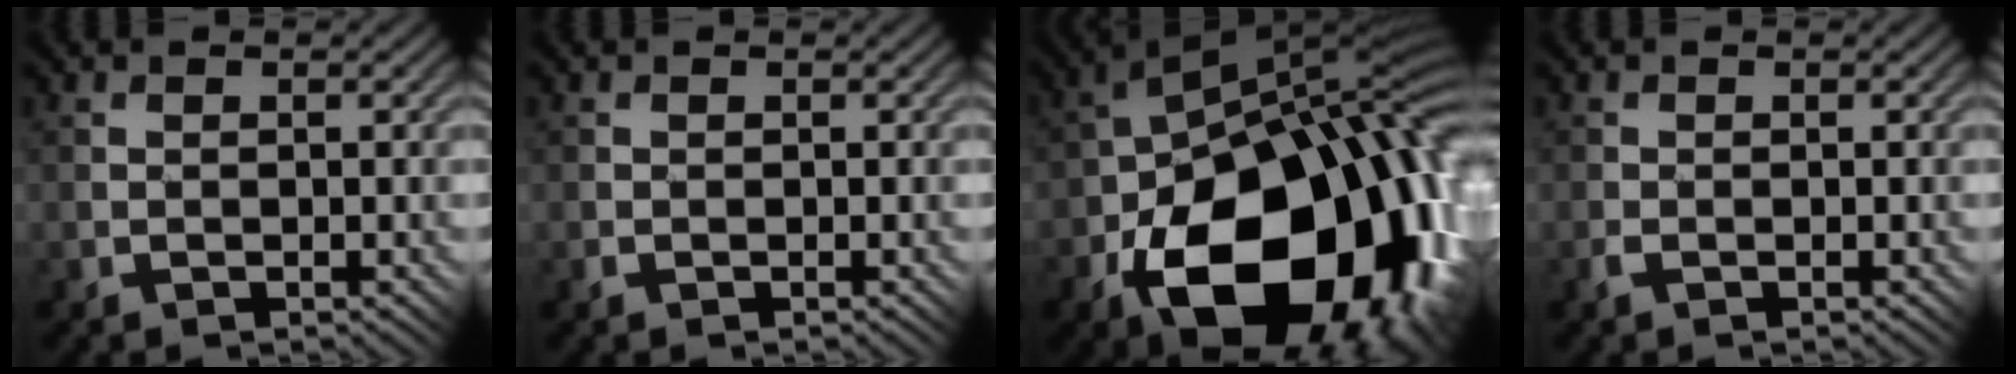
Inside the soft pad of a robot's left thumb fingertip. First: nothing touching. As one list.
[{"total": 0.6, "force": [0.0, 0.5, -0.3], "torque": [0.006, -0.001, -0.002]}, {"total": 18.8, "force": [-7.0, 11.7, 12.9], "torque": [-0.228, -0.050, -0.096]}, {"total": 0.8, "force": [-0.4, 0.6, 0.3], "torque": [-0.011, -0.003, -0.015]}]